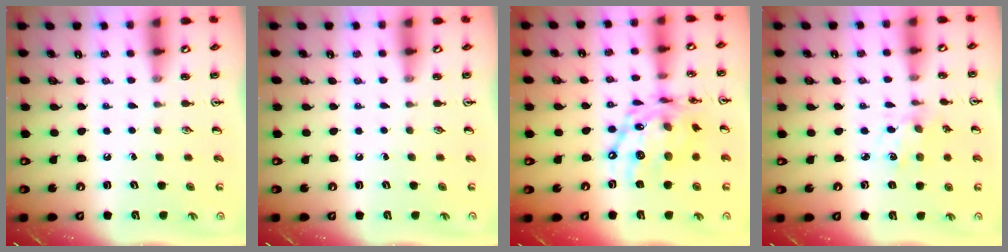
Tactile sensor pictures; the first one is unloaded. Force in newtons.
{"total": 0.0}
{"total": 17.3, "press": 17.2, "slide": 1.3}
{"total": 1.9, "press": 1.8, "slide": 0.5}